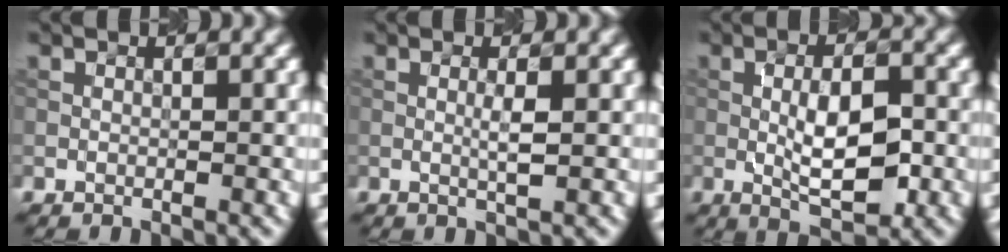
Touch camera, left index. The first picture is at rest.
{"total": 1.5, "force": [0.1, 0.1, 1.4], "torque": [-0.029, 0.002, 0.000]}
{"total": 5.8, "force": [-0.7, 2.1, 5.3], "torque": [-0.092, 0.000, -0.011]}